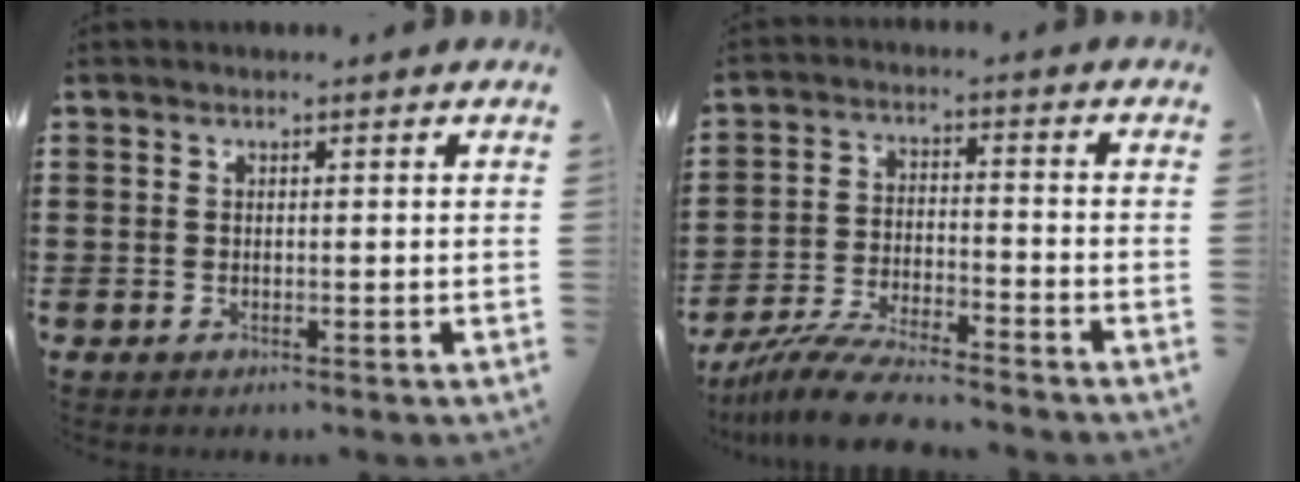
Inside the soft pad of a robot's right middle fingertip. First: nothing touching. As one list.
[{"total": 8.0, "force": [-7.3, 0.7, 3.1], "torque": [-0.066, 0.003, -0.143]}]